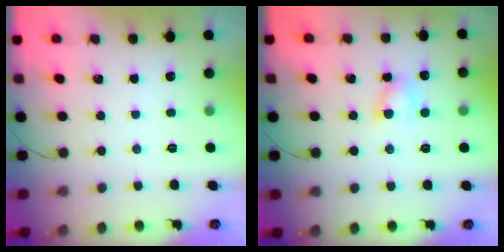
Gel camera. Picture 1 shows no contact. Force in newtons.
{"total": 4.8, "press": 4.7, "slide": 1.2}